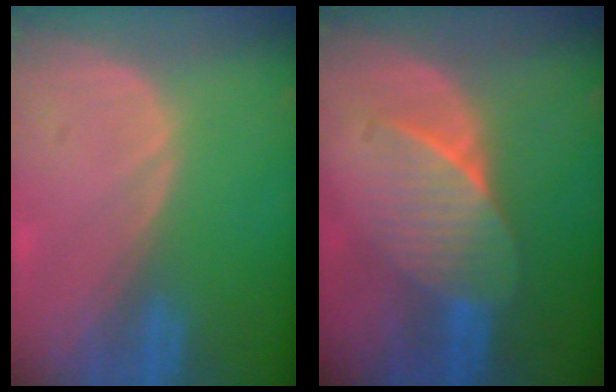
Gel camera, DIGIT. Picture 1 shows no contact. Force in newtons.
{"total": 7.2, "press": 6.6, "slide": 2.8}